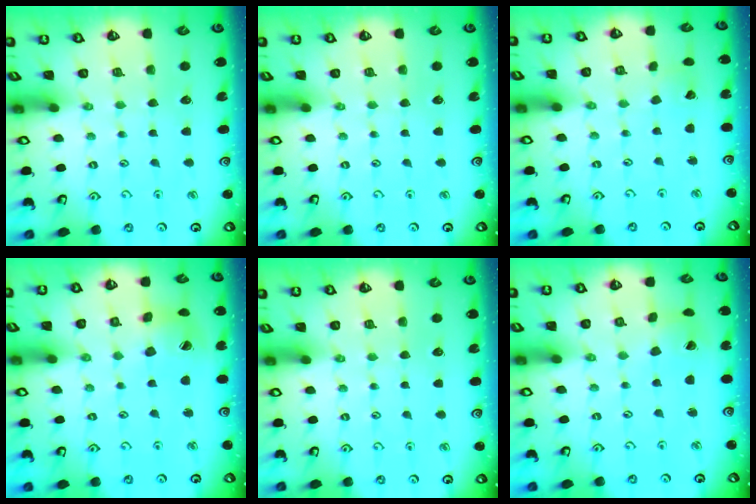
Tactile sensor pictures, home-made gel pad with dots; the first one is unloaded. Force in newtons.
{"total": 0.0}
{"total": 1.4, "press": 1.4, "slide": 0.1}
{"total": 9.1, "press": 9.0, "slide": 1.2}
{"total": 0.0}
{"total": 2.4, "press": 2.4, "slide": 0.4}